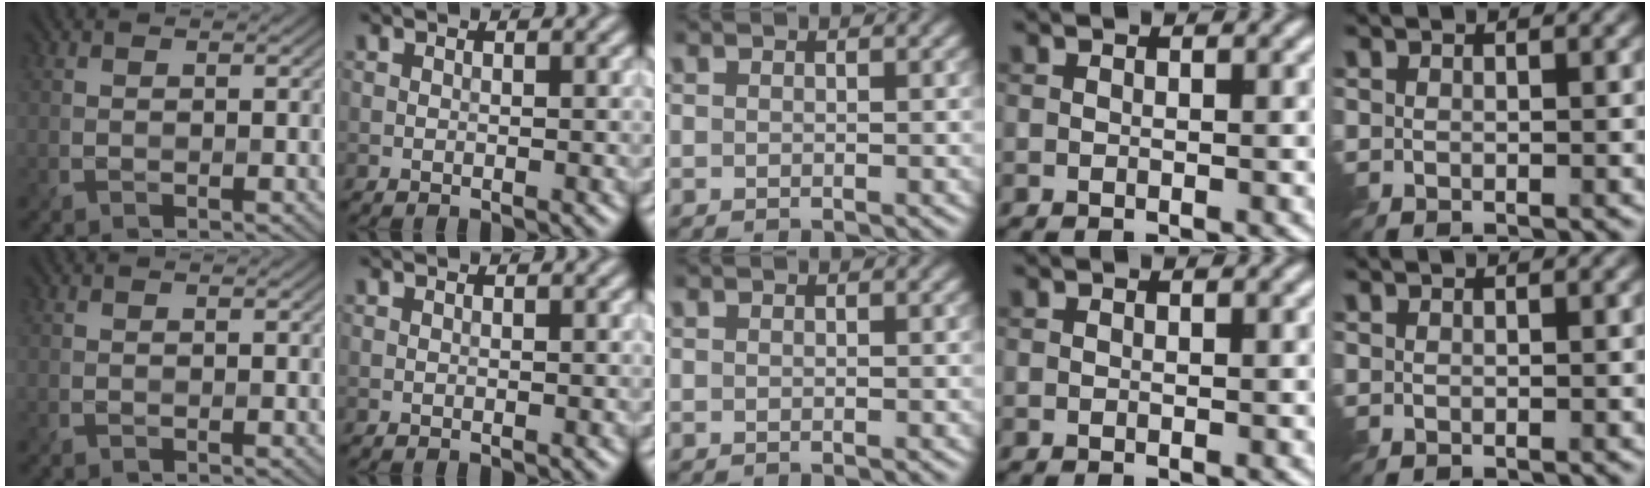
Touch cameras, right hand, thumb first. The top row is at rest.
{}